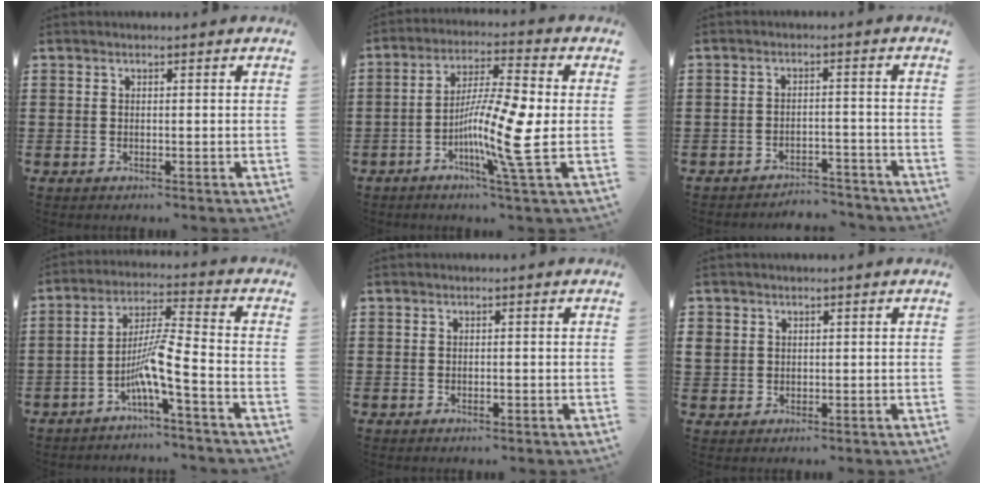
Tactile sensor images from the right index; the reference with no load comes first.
{"total": 12.0, "force": [-2.4, 0.3, 11.8], "torque": [-0.228, -0.013, -0.051]}
{"total": 3.3, "force": [-3.2, 0.1, 0.3], "torque": [-0.011, 0.000, -0.068]}
{"total": 7.1, "force": [-3.9, -0.2, 5.9], "torque": [-0.124, -0.013, -0.081]}
{"total": 0.6, "force": [-0.3, 0.2, 0.5], "torque": [-0.010, -0.004, -0.004]}
{"total": 1.8, "force": [0.7, 1.6, 0.1], "torque": [-0.011, 0.008, 0.012]}